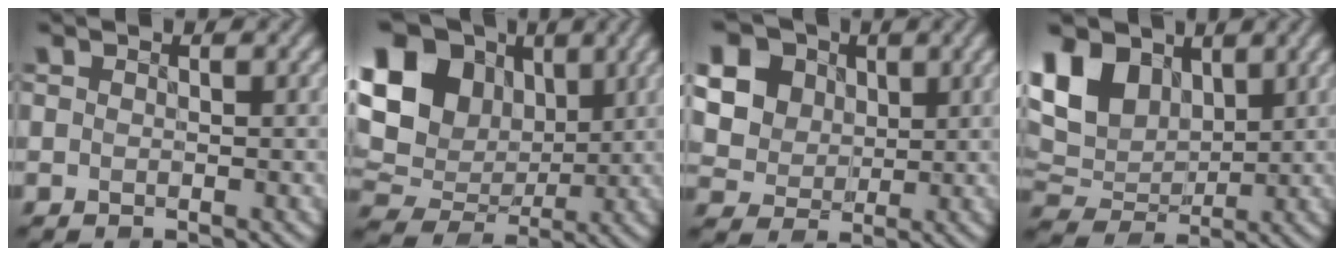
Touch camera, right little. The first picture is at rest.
{"total": 13.7, "force": [3.9, 10.6, 7.7], "torque": [-0.169, 0.032, 0.067]}
{"total": 12.0, "force": [4.2, 9.8, 5.5], "torque": [-0.148, 0.021, 0.082]}
{"total": 7.4, "force": [3.0, 5.0, 4.5], "torque": [-0.117, 0.006, 0.050]}